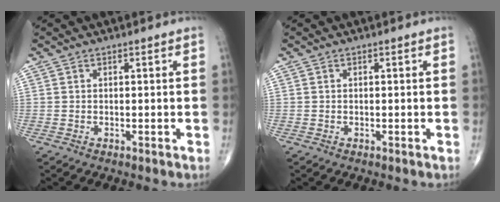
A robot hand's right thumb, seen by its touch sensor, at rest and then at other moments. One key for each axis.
{"total": 0.0}